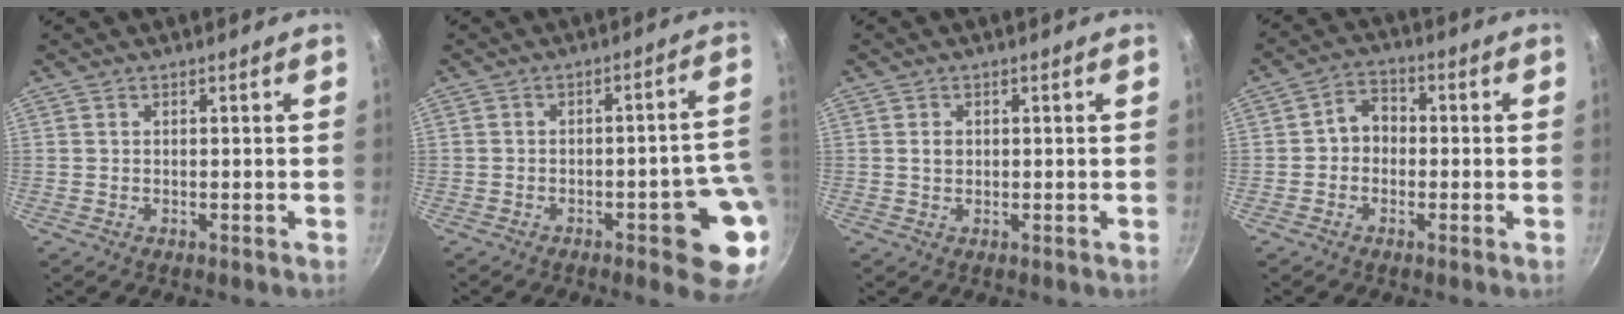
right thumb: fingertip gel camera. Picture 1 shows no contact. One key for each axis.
{"total": 11.3, "fx": -3.7, "fy": 3.5, "fz": 10.0, "tx": -0.075, "ty": 0.032, "tz": -0.042}
{"total": 1.5, "fx": 0.2, "fy": 1.2, "fz": 0.9, "tx": -0.012, "ty": 0.001, "tz": 0.003}
{"total": 4.8, "fx": -0.6, "fy": 3.9, "fz": 2.7, "tx": -0.020, "ty": 0.017, "tz": -0.023}